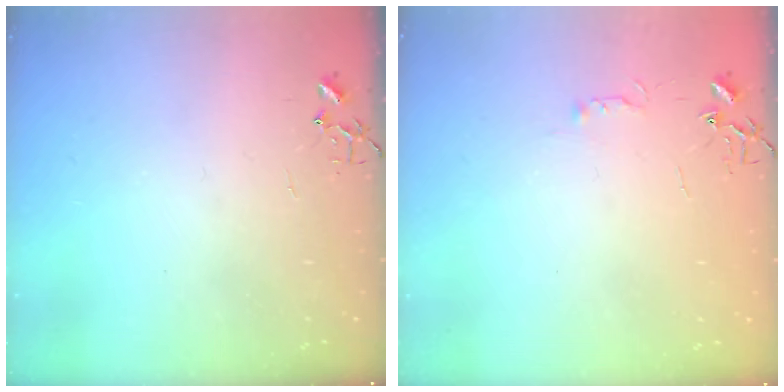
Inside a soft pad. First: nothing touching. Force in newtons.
{"total": 3.8, "press": 3.8, "slide": 0.5}